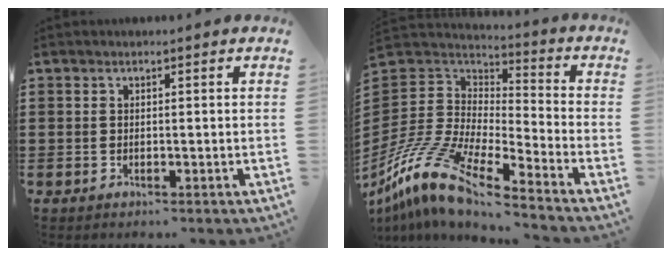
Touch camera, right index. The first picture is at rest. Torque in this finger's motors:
{"motor_torque": [-0.25, 1.09, 0.33, 0.07]}